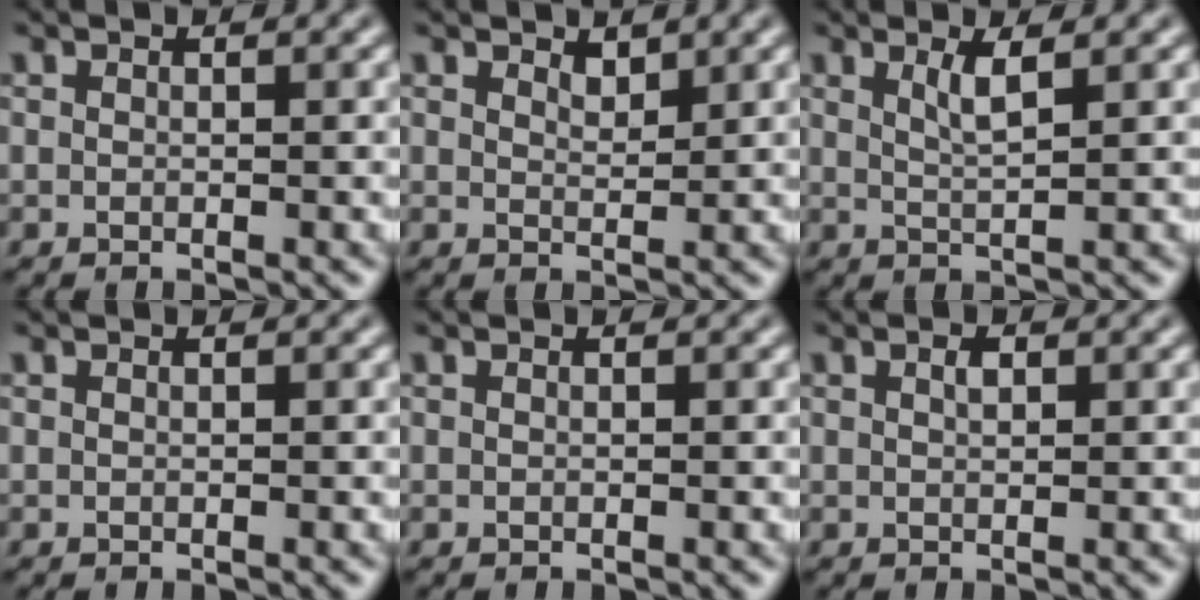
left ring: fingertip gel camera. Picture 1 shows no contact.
{"total": 1.2, "force": [1.0, 0.5, 0.5], "torque": [-0.012, -0.002, 0.019]}
{"total": 2.0, "force": [1.0, 0.5, 1.7], "torque": [-0.028, -0.001, 0.015]}
{"total": 0.0}
{"total": 0.0}
{"total": 0.9, "force": [0.4, 0.4, 0.7], "torque": [-0.016, 0.001, 0.008]}